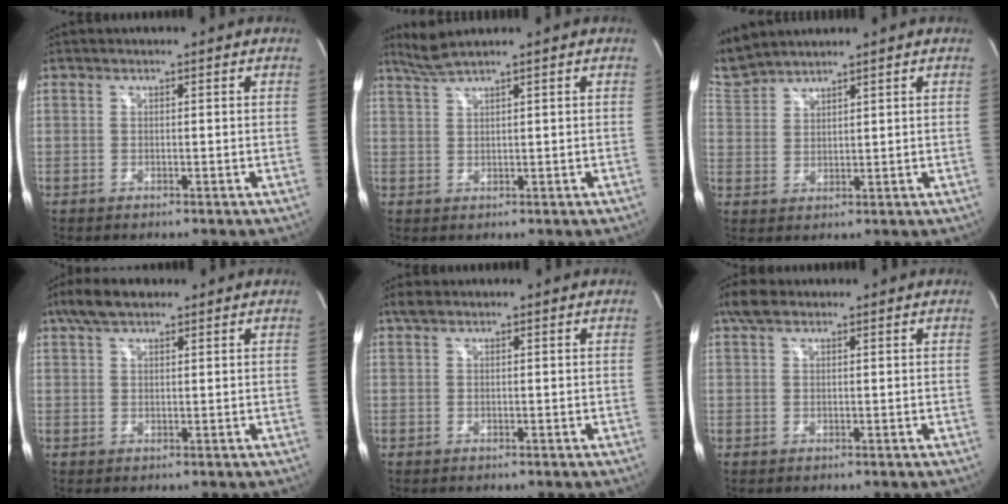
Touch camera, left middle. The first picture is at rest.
{"total": 2.9, "force": [2.5, -1.0, 1.1], "torque": [-0.033, 0.005, 0.061]}
{"total": 5.2, "force": [5.2, -0.1, 0.5], "torque": [-0.031, 0.017, 0.113]}
{"total": 5.0, "force": [3.6, 1.7, 3.0], "torque": [-0.070, 0.021, 0.067]}
{"total": 1.2, "force": [0.9, 0.5, 0.7], "torque": [-0.018, 0.016, 0.018]}
{"total": 3.0, "force": [2.1, 1.3, 1.7], "torque": [-0.042, 0.023, 0.042]}